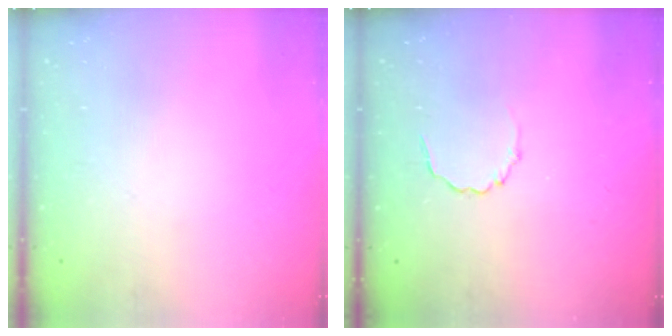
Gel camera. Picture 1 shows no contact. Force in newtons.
{"total": 2.3, "press": 2.1, "slide": 0.9}